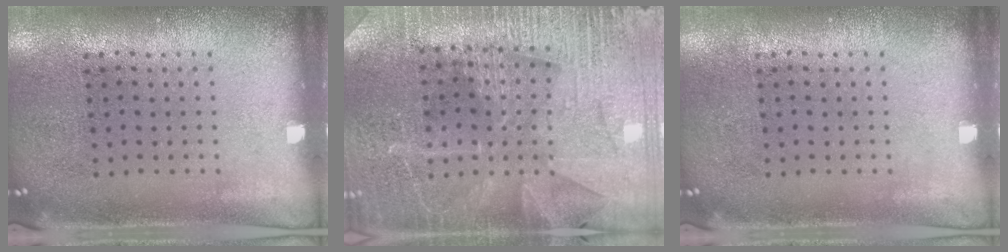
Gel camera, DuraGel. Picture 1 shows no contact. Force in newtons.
{"total": 3.5, "press": 3.4, "slide": 0.9}
{"total": 0.0}